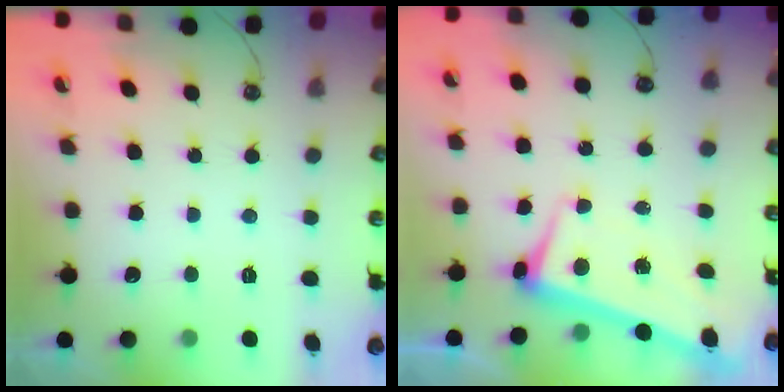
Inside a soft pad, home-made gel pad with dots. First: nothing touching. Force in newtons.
{"total": 1.3, "press": 0.2, "slide": 1.3}